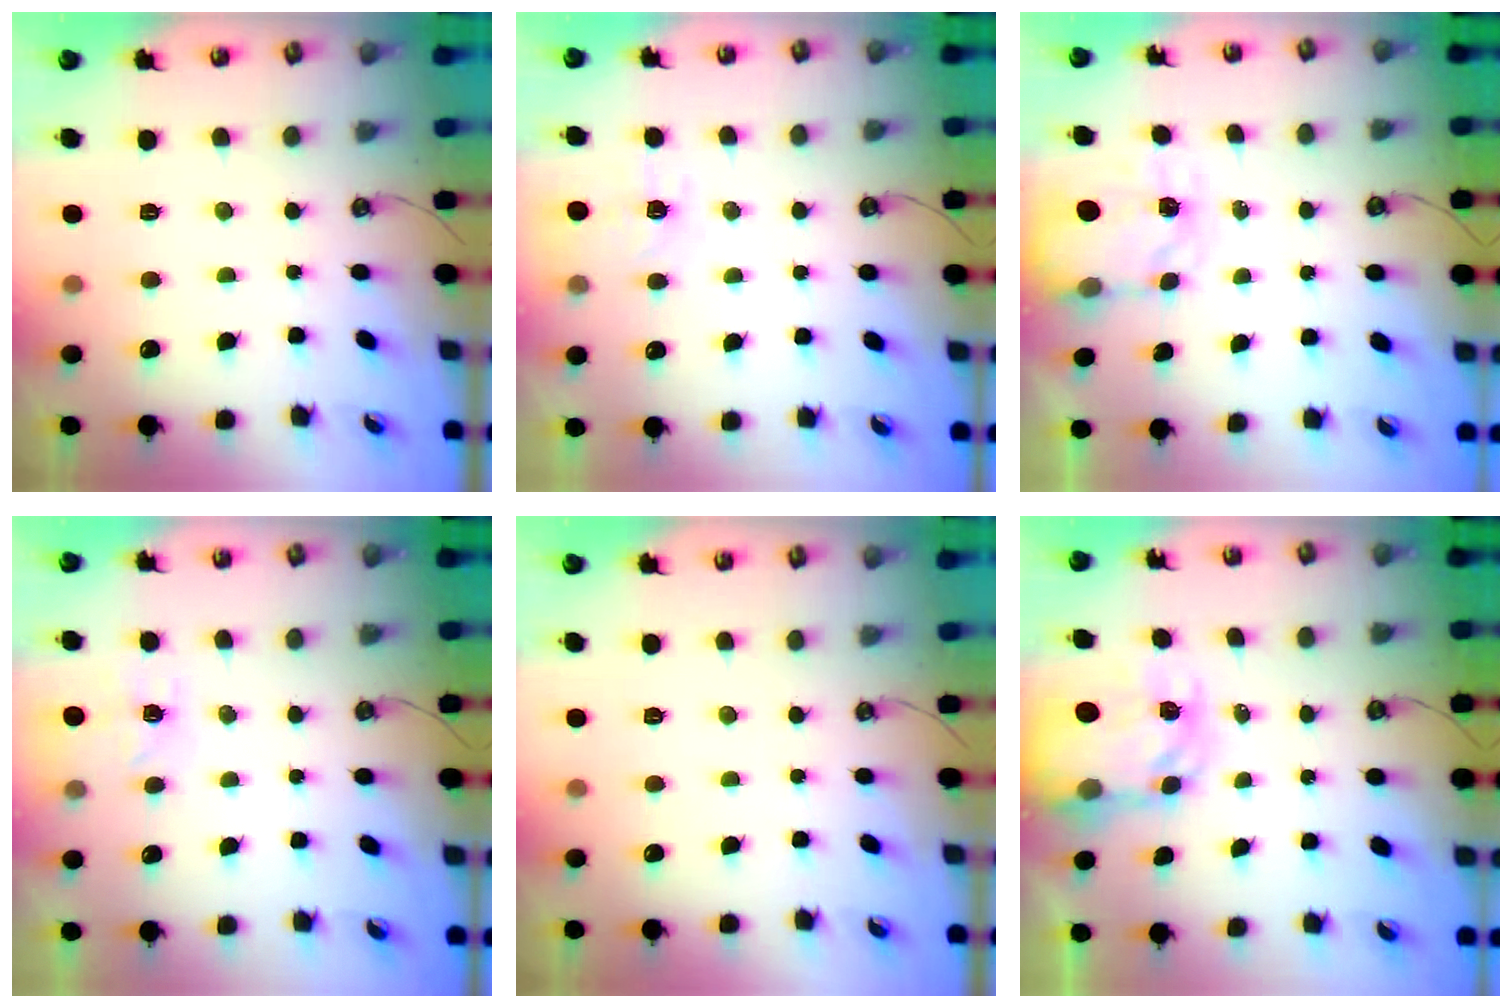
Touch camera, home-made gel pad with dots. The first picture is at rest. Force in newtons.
{"total": 5.7, "press": 5.7, "slide": 0.6}
{"total": 3.5, "press": 3.5, "slide": 0.5}
{"total": 4.8, "press": 4.8, "slide": 0.6}
{"total": 0.0}
{"total": 5.8, "press": 5.8, "slide": 0.3}